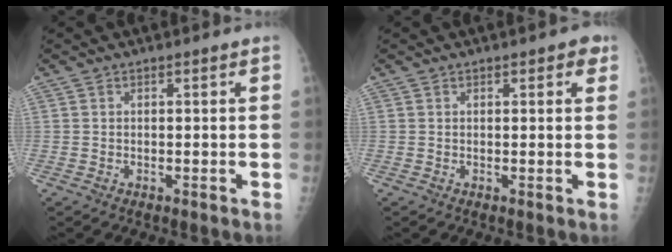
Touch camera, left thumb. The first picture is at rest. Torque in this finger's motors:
{"motor_torque": [-0.10, 0.17, -0.26, -0.23, 0.02]}